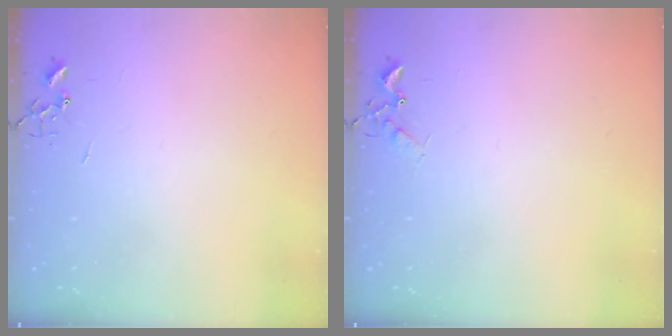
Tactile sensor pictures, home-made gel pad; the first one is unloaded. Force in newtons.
{"total": 6.1, "press": 6.0, "slide": 0.8}